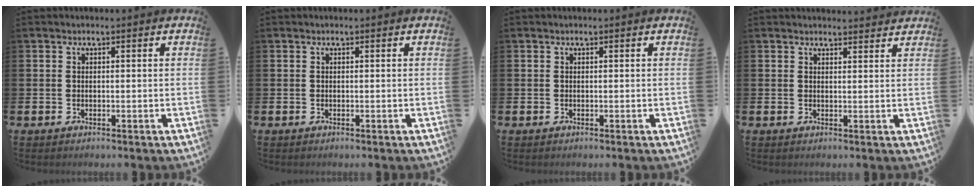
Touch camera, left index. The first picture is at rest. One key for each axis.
{"total": 0.0}
{"total": 0.0}
{"total": 2.0, "fx": 2.0, "fy": 0.3, "fz": -0.2, "tx": 0.007, "ty": -0.011, "tz": 0.035}